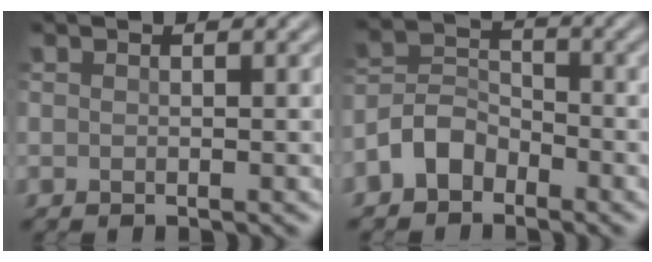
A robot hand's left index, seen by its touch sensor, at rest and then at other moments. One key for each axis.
{"total": 3.3, "fx": -2.2, "fy": 2.1, "fz": 1.2, "tx": -0.025, "ty": 0.014, "tz": -0.056}